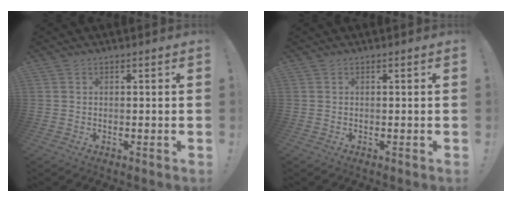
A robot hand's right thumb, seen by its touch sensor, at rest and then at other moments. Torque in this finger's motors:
{"motor_torque": [0.00, 0.00, 0.00, 0.00, 0.00]}